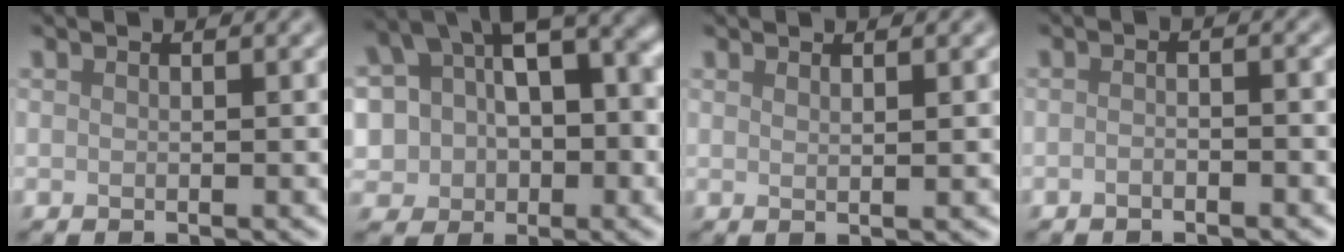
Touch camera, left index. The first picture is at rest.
{"total": 9.3, "force": [1.3, 6.8, 6.2], "torque": [-0.092, 0.011, 0.019]}
{"total": 1.1, "force": [0.7, 0.3, 0.8], "torque": [-0.006, 0.000, 0.009]}
{"total": 1.3, "force": [-0.7, 0.3, 1.0], "torque": [-0.017, -0.001, -0.017]}